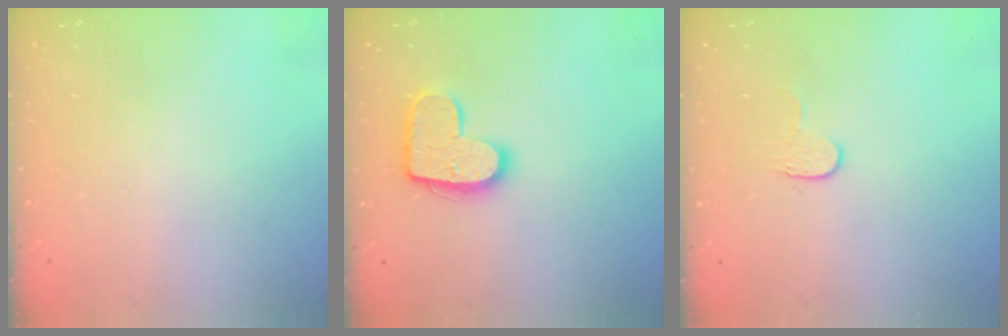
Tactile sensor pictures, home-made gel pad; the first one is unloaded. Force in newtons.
{"total": 13.5, "press": 13.5, "slide": 0.6}
{"total": 3.6, "press": 3.6, "slide": 0.3}